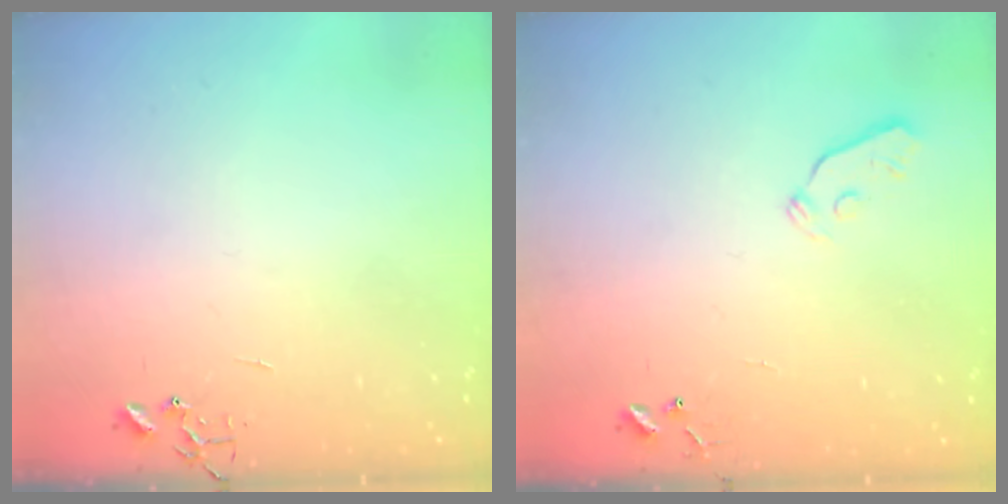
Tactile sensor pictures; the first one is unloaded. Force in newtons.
{"total": 3.7, "press": 3.6, "slide": 0.7}